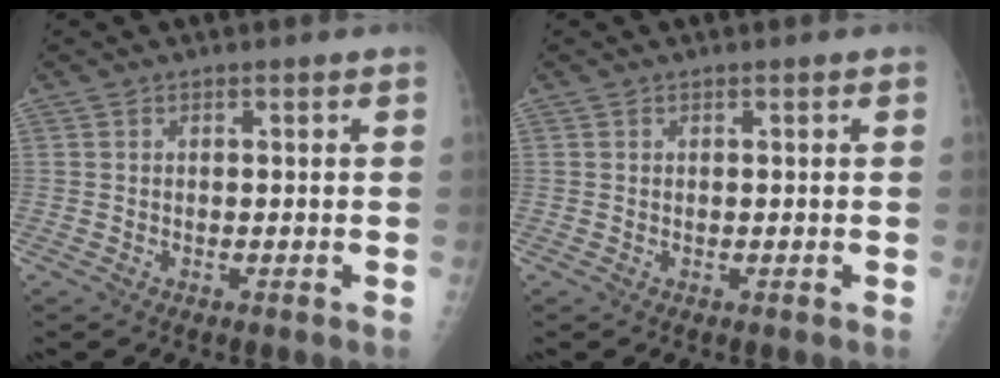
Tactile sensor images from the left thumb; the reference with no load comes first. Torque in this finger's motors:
{"motor_torque": [0.00, 0.00, -0.02, 0.01, 0.00]}